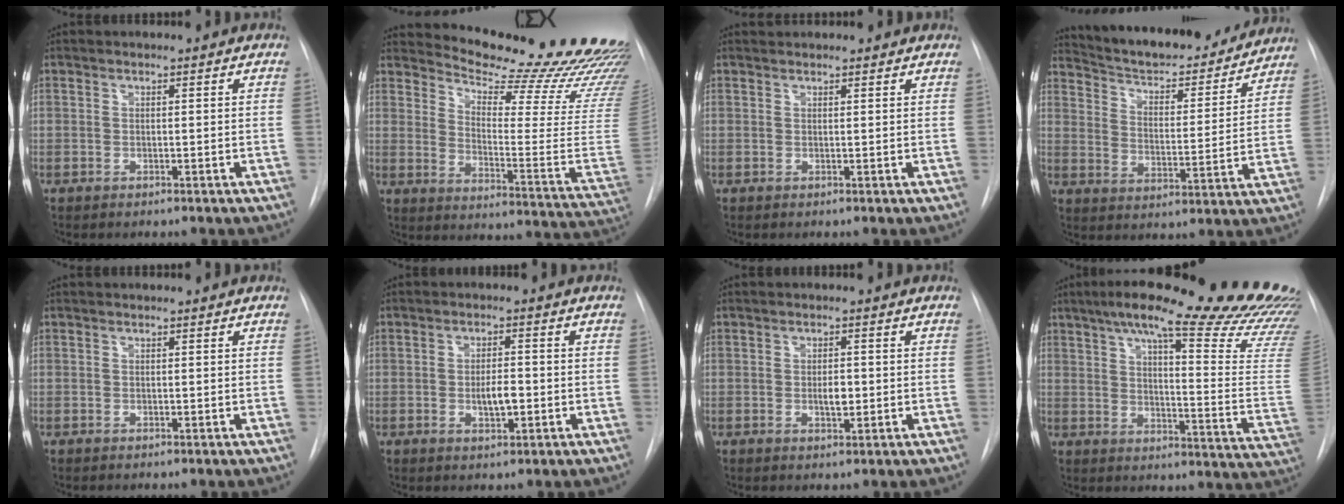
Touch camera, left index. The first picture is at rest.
{"total": 25.0, "force": [23.2, 0.9, 9.4], "torque": [-0.140, -0.147, 0.286]}
{"total": 3.8, "force": [3.6, 0.8, 0.8], "torque": [-0.012, 0.030, 0.042]}
{"total": 21.5, "force": [19.7, 4.6, 7.3], "torque": [-0.109, -0.010, 0.275]}
{"total": 0.0}
{"total": 3.7, "force": [-0.8, 1.4, 3.4], "torque": [-0.056, 0.000, -0.009]}
{"total": 2.3, "force": [-0.2, 1.0, 2.1], "torque": [-0.037, 0.000, -0.001]}
{"total": 32.2, "force": [27.4, 1.7, 16.8], "torque": [-0.181, -0.100, 0.333]}